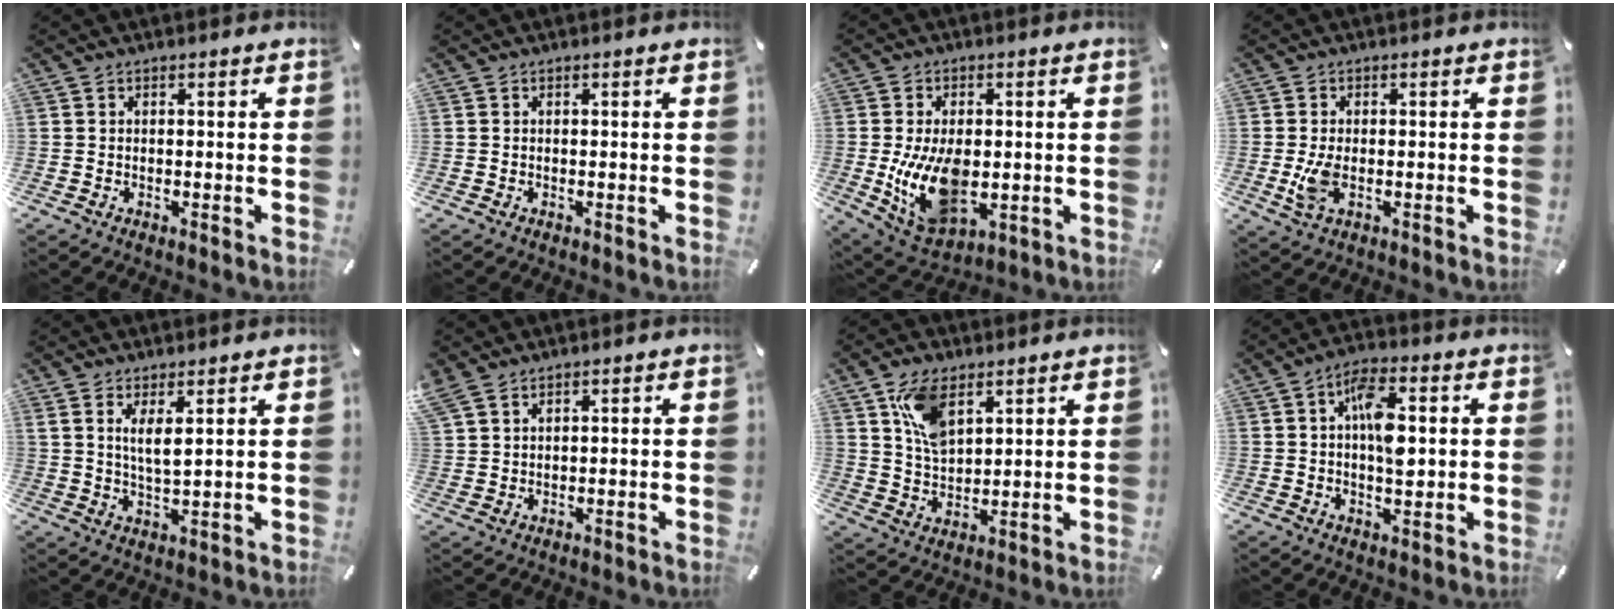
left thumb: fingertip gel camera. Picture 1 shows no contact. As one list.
[{"total": 0.0}, {"total": 14.1, "force": [-1.0, 8.8, 11.0], "torque": [-0.215, -0.015, -0.014]}, {"total": 5.2, "force": [-0.7, 2.8, 4.3], "torque": [-0.098, -0.009, -0.018]}, {"total": 5.1, "force": [2.8, 1.4, 4.0], "torque": [-0.071, -0.011, 0.047]}, {"total": 3.9, "force": [3.2, 1.9, 1.5], "torque": [-0.034, -0.005, 0.063]}, {"total": 9.8, "force": [5.5, 5.4, 6.1], "torque": [-0.122, -0.012, 0.101]}, {"total": 9.4, "force": [1.7, 4.7, 7.9], "torque": [-0.126, 0.000, 0.023]}]